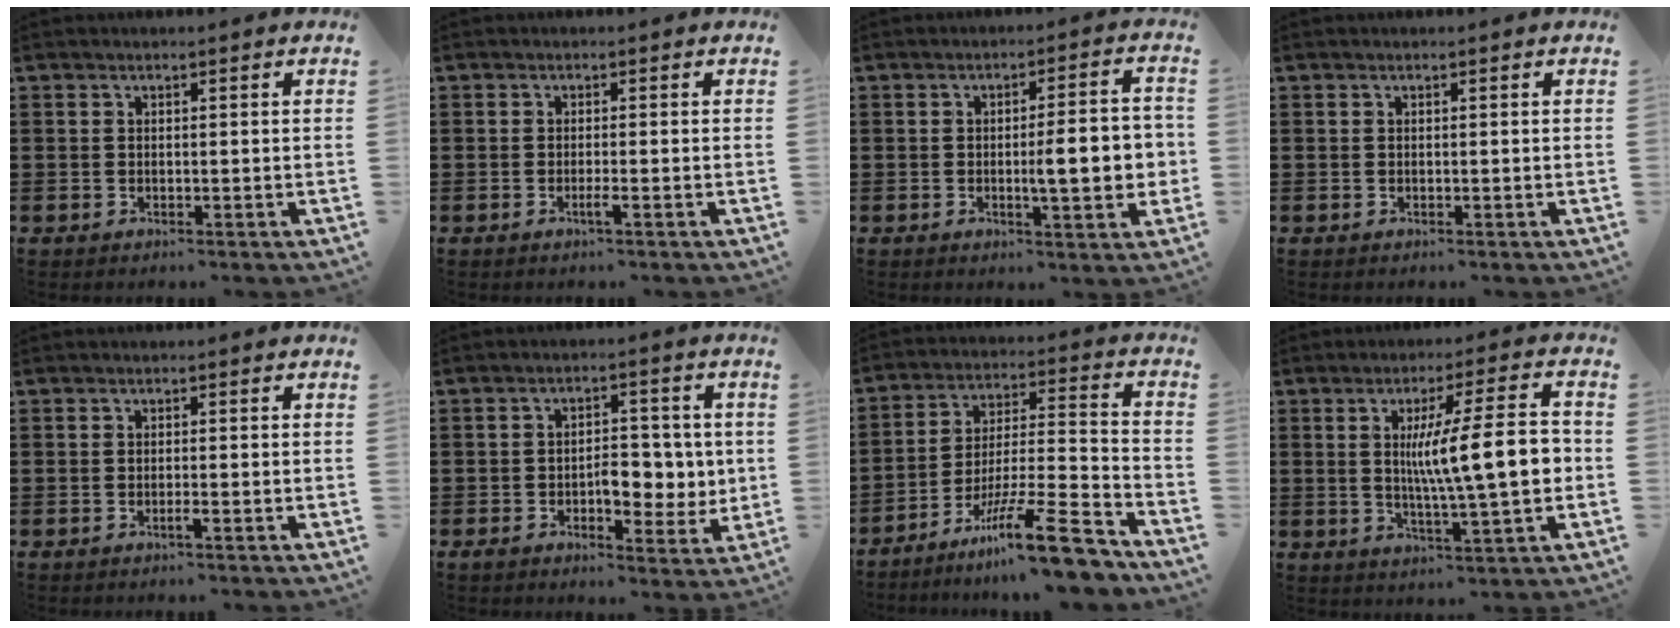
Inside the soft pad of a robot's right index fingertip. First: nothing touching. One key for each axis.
{"total": 1.6, "fx": -0.8, "fy": 0.0, "fz": 1.3, "tx": -0.023, "ty": -0.004, "tz": -0.014}
{"total": 8.4, "fx": -0.8, "fy": 1.6, "fz": 8.2, "tx": -0.114, "ty": -0.010, "tz": -0.018}
{"total": 0.0}
{"total": 1.1, "fx": -0.6, "fy": 0.0, "fz": 0.9, "tx": -0.015, "ty": -0.004, "tz": -0.011}
{"total": 6.6, "fx": -0.8, "fy": 3.7, "fz": 5.4, "tx": -0.067, "ty": -0.003, "tz": -0.023}
{"total": 15.1, "fx": -11.1, "fy": 1.7, "fz": 10.2, "tx": -0.162, "ty": 0.029, "tz": -0.195}
{"total": 12.4, "fx": 0.6, "fy": 2.1, "fz": 12.2, "tx": -0.190, "ty": -0.006, "tz": 0.004}